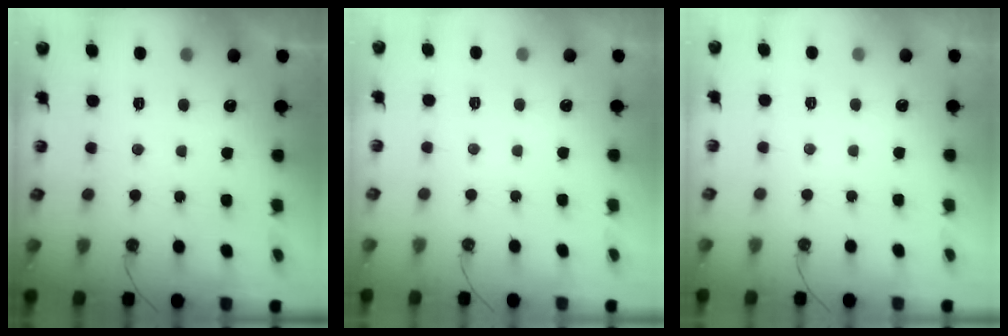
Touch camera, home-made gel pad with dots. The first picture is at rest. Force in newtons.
{"total": 0.0}
{"total": 0.0}